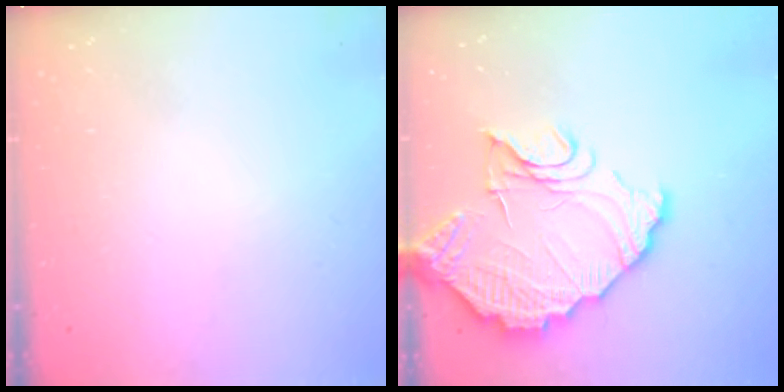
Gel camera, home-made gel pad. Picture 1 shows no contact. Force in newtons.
{"total": 14.8, "press": 14.7, "slide": 1.3}